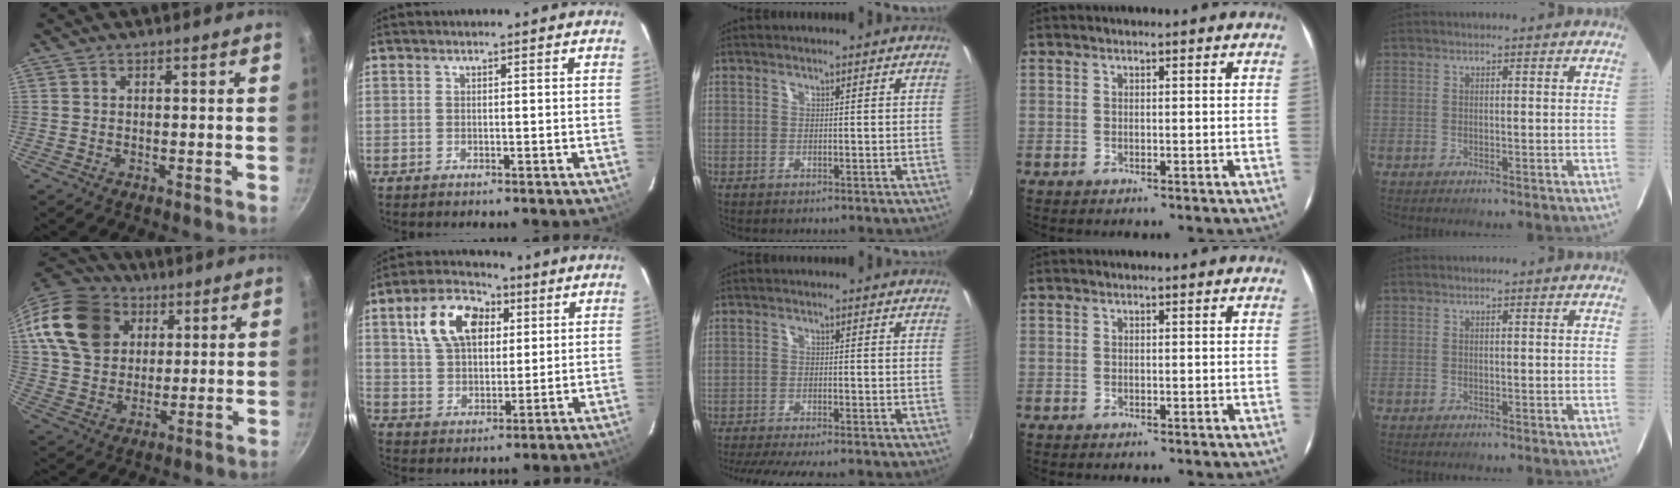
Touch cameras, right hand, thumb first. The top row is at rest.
{"thumb": {"total": 19.9, "force": [8.0, 15.3, 9.8], "torque": [-0.174, 0.009, 0.148]}, "index": {"total": 13.4, "force": [5.0, 8.4, 9.1], "torque": [-0.180, 0.037, 0.091]}, "middle": {"total": 11.3, "force": [-9.9, 1.3, 5.3], "torque": [-0.114, -0.028, -0.151]}}